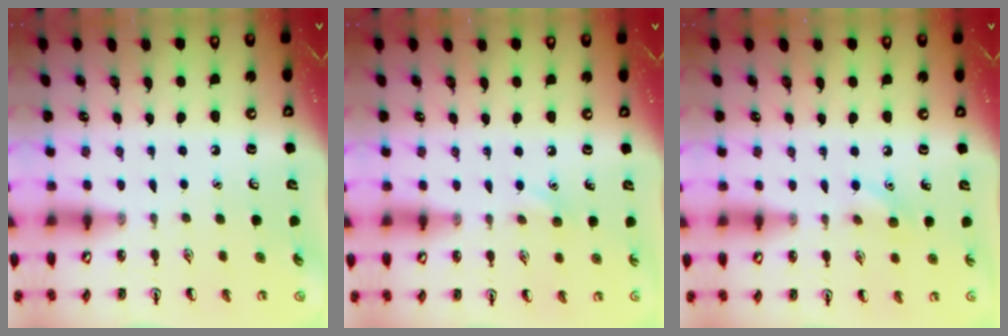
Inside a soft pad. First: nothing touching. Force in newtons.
{"total": 5.3, "press": 5.1, "slide": 1.4}
{"total": 7.0, "press": 6.8, "slide": 1.6}